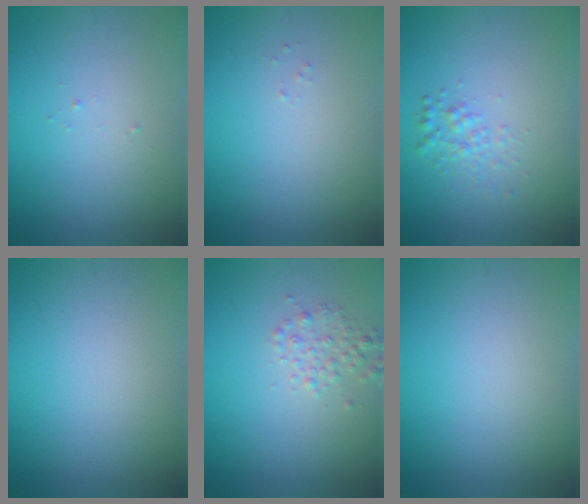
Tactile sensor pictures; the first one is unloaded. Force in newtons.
{"total": 0.0}
{"total": 1.5, "press": 1.5, "slide": 0.1}
{"total": 0.0}
{"total": 1.7, "press": 1.7, "slide": 0.0}
{"total": 0.0}